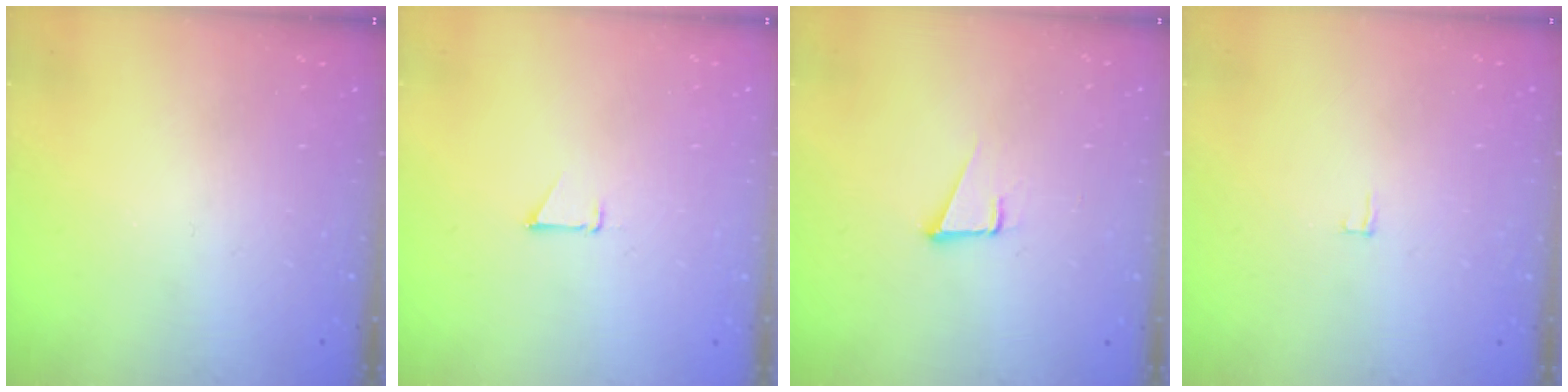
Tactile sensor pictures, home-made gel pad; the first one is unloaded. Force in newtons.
{"total": 0.8, "press": 0.8, "slide": 0.1}
{"total": 3.6, "press": 2.8, "slide": 2.3}
{"total": 2.0, "press": 2.0, "slide": 0.2}